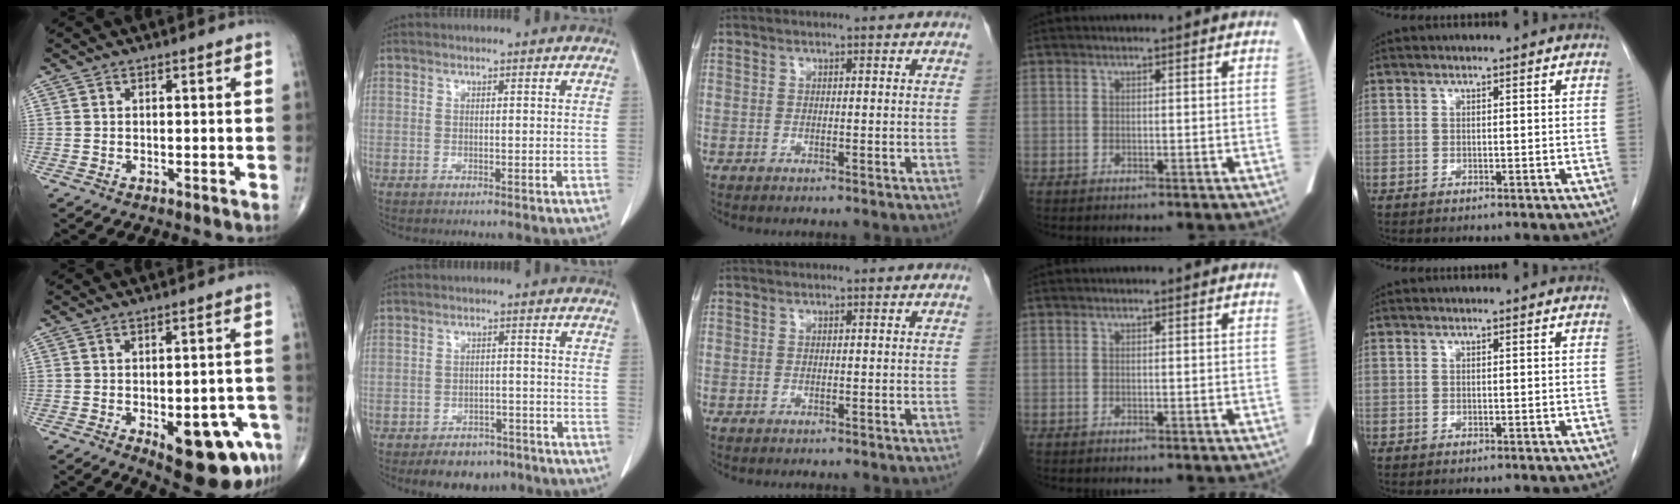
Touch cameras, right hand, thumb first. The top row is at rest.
{"thumb": {"total": 14.5, "force": [-6.1, 5.9, 11.7], "torque": [-0.113, 0.021, -0.064]}, "index": {"total": 6.5, "force": [-4.9, 3.7, 2.2], "torque": [-0.027, 0.006, -0.069]}}